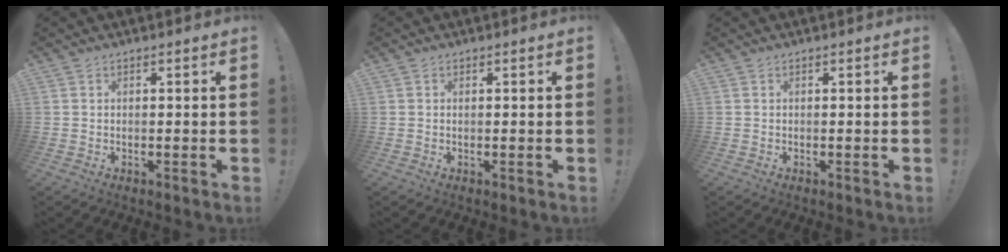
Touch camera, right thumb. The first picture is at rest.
{"total": 0.0}
{"total": 0.0}